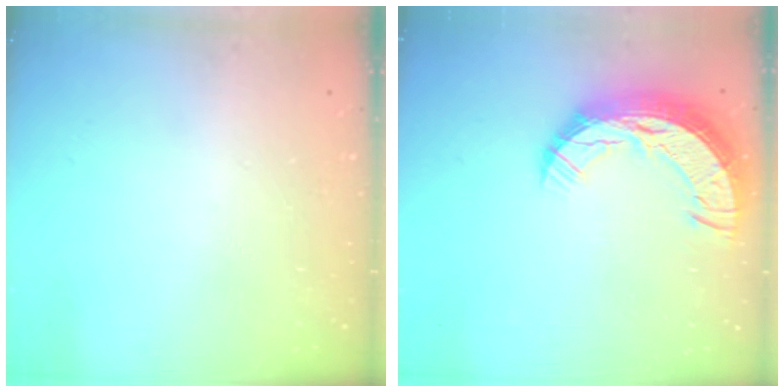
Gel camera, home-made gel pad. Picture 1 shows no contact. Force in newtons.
{"total": 13.5, "press": 13.4, "slide": 1.2}